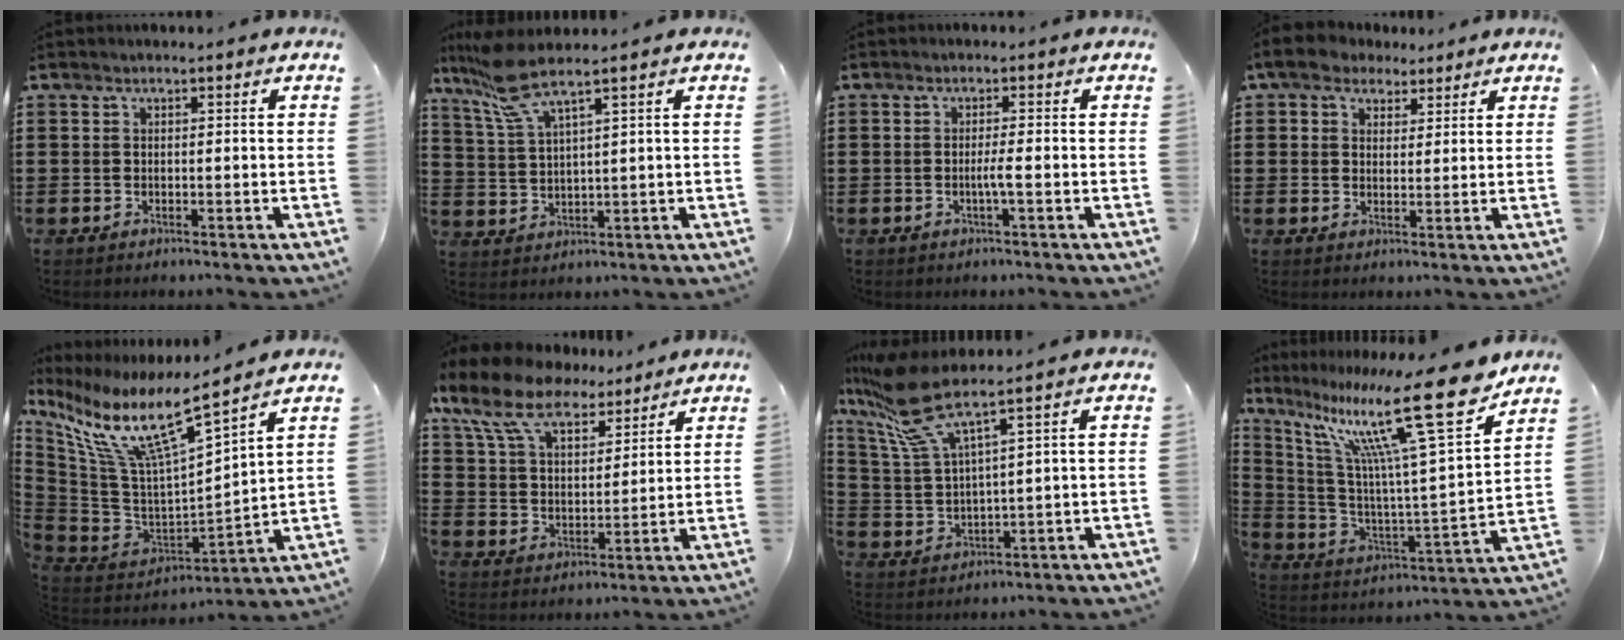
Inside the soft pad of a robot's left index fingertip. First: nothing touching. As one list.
[{"total": 7.0, "force": [4.9, 0.7, 4.9], "torque": [-0.128, -0.012, 0.083]}, {"total": 2.3, "force": [-0.5, -0.1, 2.2], "torque": [-0.039, -0.003, -0.011]}, {"total": 5.4, "force": [3.6, 3.4, 2.0], "torque": [-0.060, 0.011, 0.067]}, {"total": 12.5, "force": [7.4, 2.2, 9.8], "torque": [-0.222, -0.055, 0.119]}, {"total": 10.7, "force": [8.5, 4.1, 5.2], "torque": [-0.136, -0.028, 0.155]}, {"total": 8.8, "force": [5.8, 1.4, 6.5], "torque": [-0.170, -0.031, 0.097]}, {"total": 20.3, "force": [13.1, 2.2, 15.4], "torque": [-0.307, -0.077, 0.203]}]